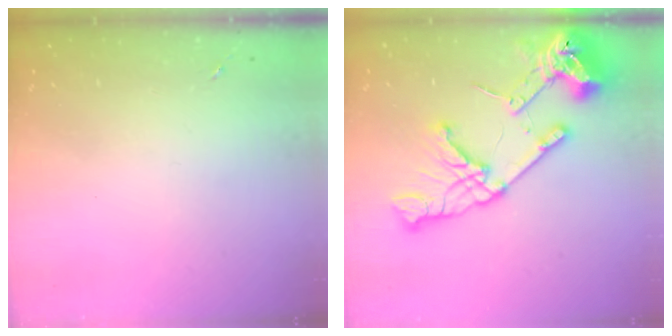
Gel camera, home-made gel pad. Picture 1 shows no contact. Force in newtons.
{"total": 24.0, "press": 23.9, "slide": 2.5}